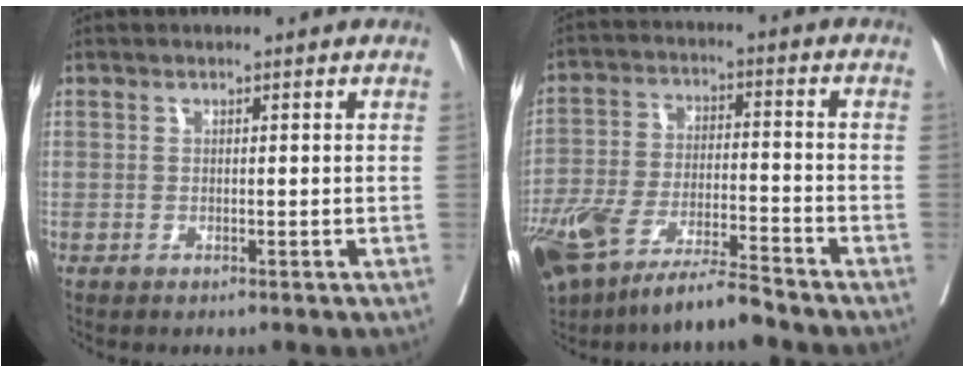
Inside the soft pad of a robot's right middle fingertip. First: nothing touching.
{"total": 13.6, "force": [-10.1, 2.2, 8.8], "torque": [-0.172, -0.027, -0.187]}